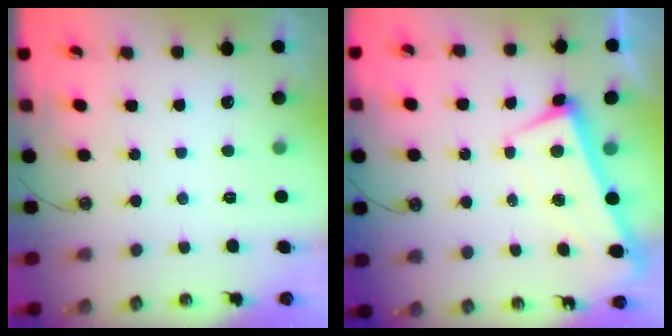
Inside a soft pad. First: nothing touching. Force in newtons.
{"total": 1.5, "press": 0.6, "slide": 1.4}